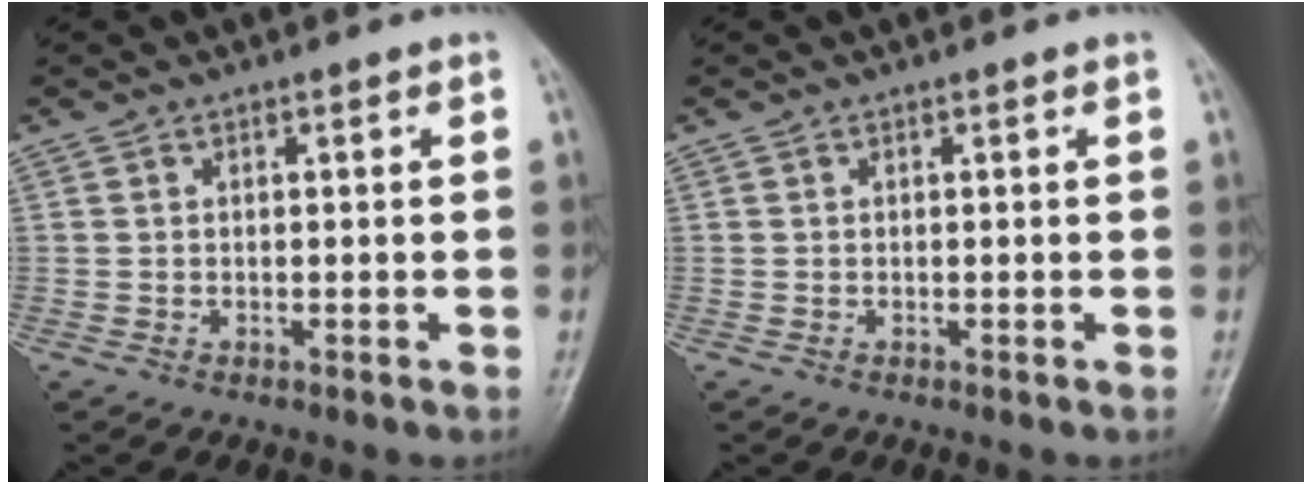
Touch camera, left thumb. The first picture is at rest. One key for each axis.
{"total": 0.0}